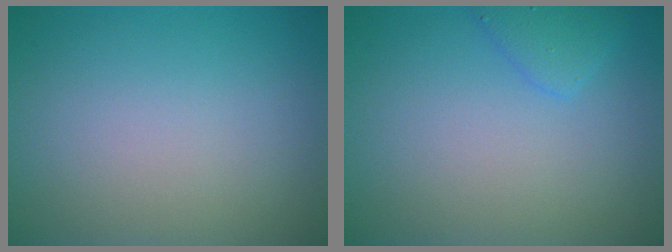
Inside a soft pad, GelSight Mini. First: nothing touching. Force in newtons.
{"total": 1.7, "press": 1.7, "slide": 0.1}